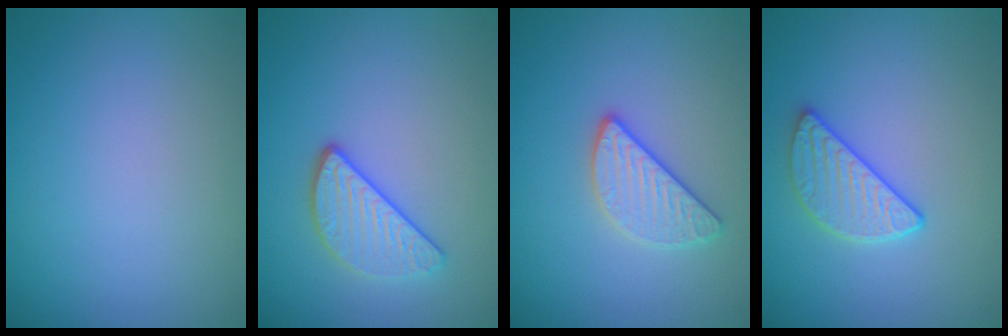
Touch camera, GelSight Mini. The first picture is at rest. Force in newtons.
{"total": 3.0, "press": 2.6, "slide": 1.3}
{"total": 2.6, "press": 2.5, "slide": 0.7}
{"total": 2.9, "press": 2.6, "slide": 1.3}